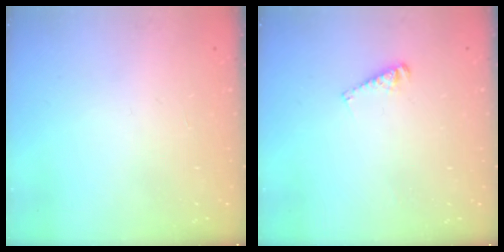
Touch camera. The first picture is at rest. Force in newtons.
{"total": 3.9, "press": 3.8, "slide": 0.4}